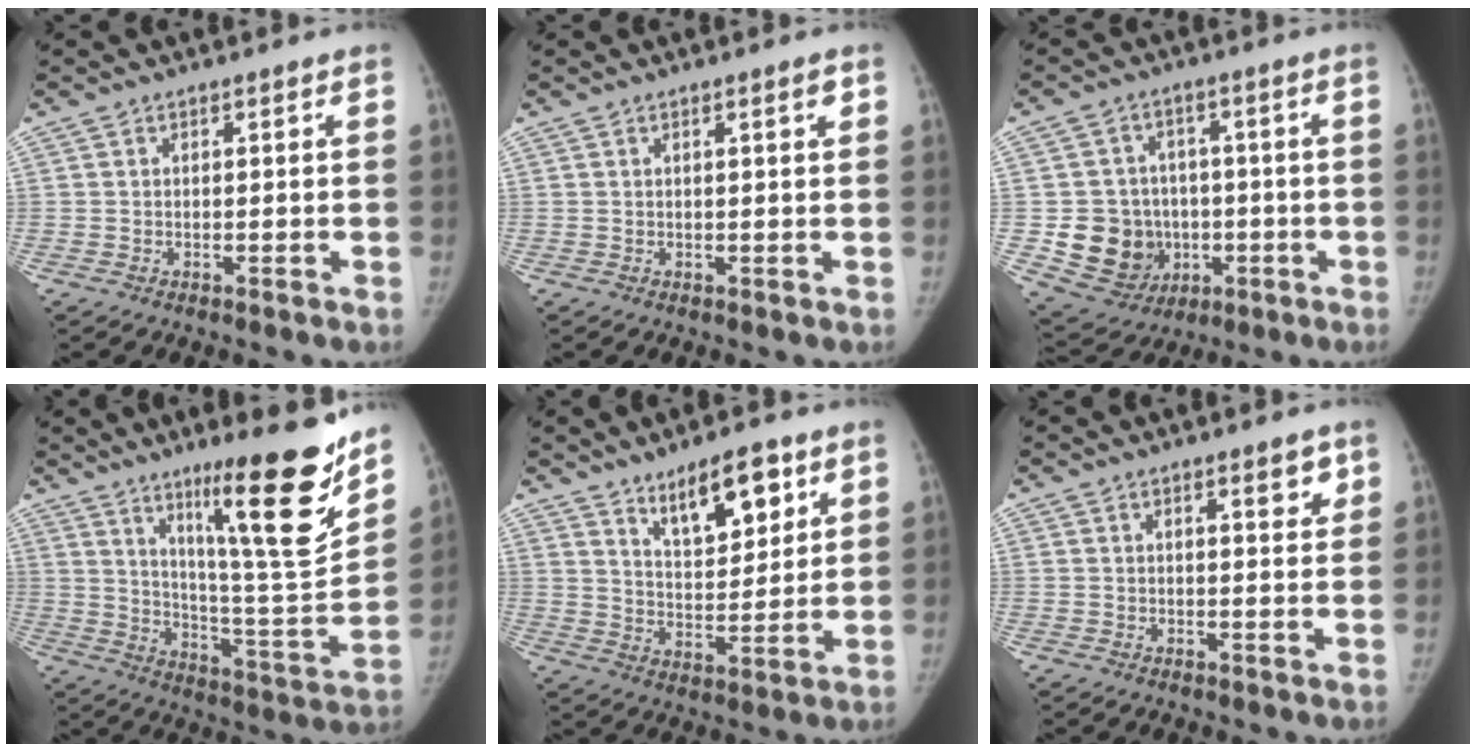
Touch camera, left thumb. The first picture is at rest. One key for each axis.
{"total": 1.4, "fx": 0.6, "fy": 0.1, "fz": 1.2, "tx": -0.017, "ty": 0.000, "tz": 0.008}
{"total": 12.9, "fx": -2.0, "fy": 11.7, "fz": 5.0, "tx": -0.058, "ty": 0.013, "tz": -0.013}
{"total": 22.8, "fx": 14.0, "fy": 3.1, "fz": 17.7, "tx": -0.238, "ty": -0.084, "tz": 0.230}
{"total": 12.0, "fx": 7.1, "fy": 5.0, "fz": 8.3, "tx": -0.105, "ty": -0.044, "tz": 0.125}
{"total": 3.5, "fx": 2.0, "fy": 1.1, "fz": 2.6, "tx": -0.024, "ty": -0.011, "tz": 0.026}